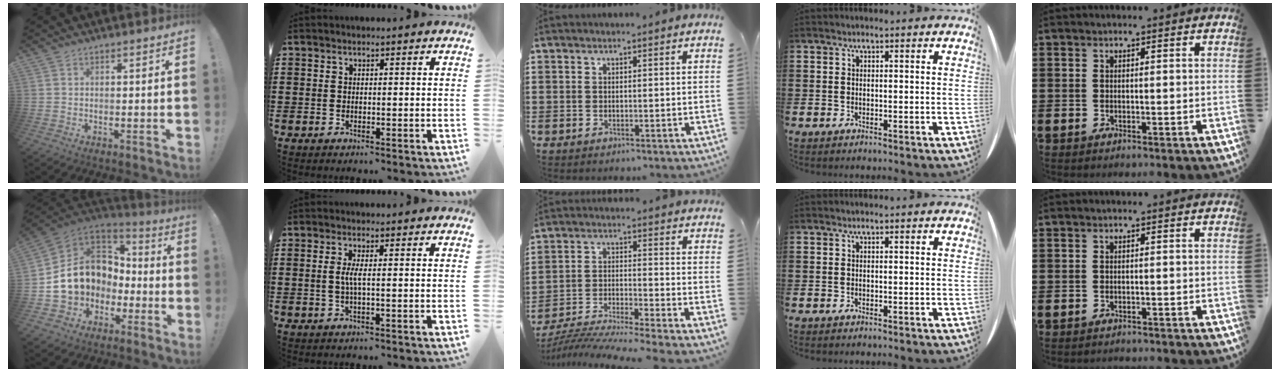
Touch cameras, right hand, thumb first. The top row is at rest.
{"thumb": {"total": 15.5, "force": [0.4, 13.5, 7.6], "torque": [-0.112, 0.002, 0.036]}, "index": {"total": 2.4, "force": [-0.1, -0.2, 2.4], "torque": [-0.054, -0.012, -0.005]}, "middle": {"total": 6.2, "force": [-5.9, -0.5, 1.6], "torque": [-0.035, -0.016, -0.120]}, "little": {"total": 0.8, "force": [-0.8, 0.0, 0.0], "torque": [-0.001, -0.001, -0.016]}}